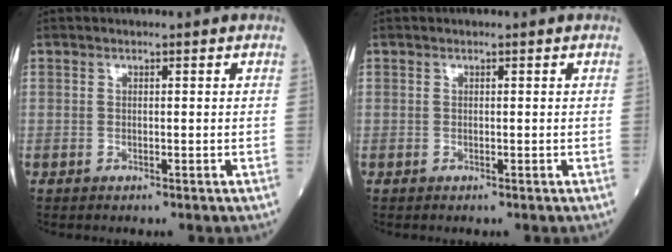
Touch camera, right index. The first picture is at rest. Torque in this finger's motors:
{"motor_torque": [0.00, 0.00, 0.00, -0.01]}